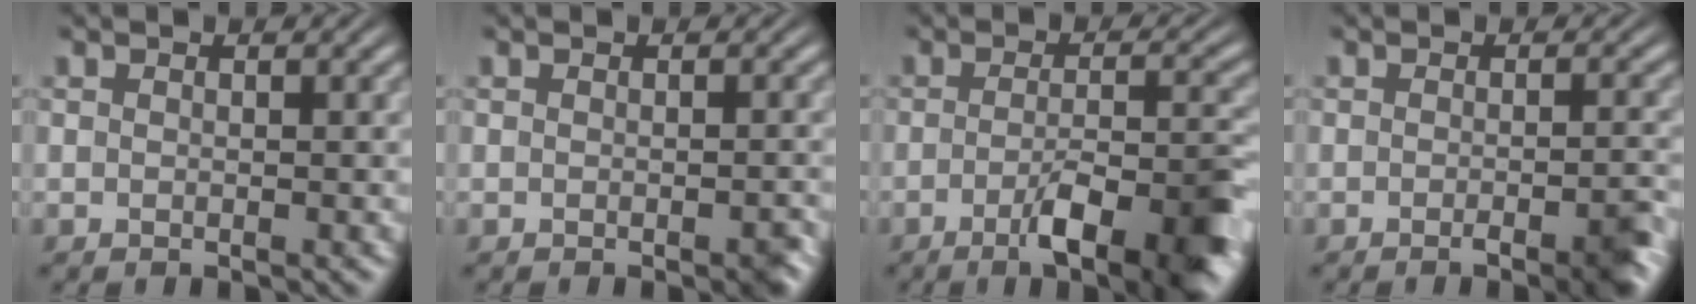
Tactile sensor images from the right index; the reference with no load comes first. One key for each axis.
{"total": 1.1, "fx": -0.8, "fy": 0.2, "fz": 0.8, "tx": -0.007, "ty": 0.003, "tz": -0.015}
{"total": 8.7, "fx": -3.6, "fy": 1.9, "fz": 7.6, "tx": -0.106, "ty": -0.012, "tz": -0.055}
{"total": 3.1, "fx": -1.9, "fy": 0.5, "fz": 2.3, "tx": -0.028, "ty": 0.001, "tz": -0.036}